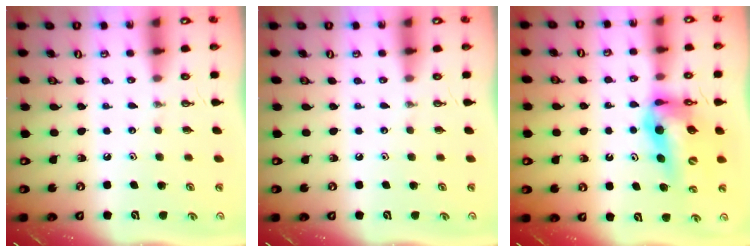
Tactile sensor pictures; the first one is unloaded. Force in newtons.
{"total": 0.0}
{"total": 14.3, "press": 13.7, "slide": 4.2}